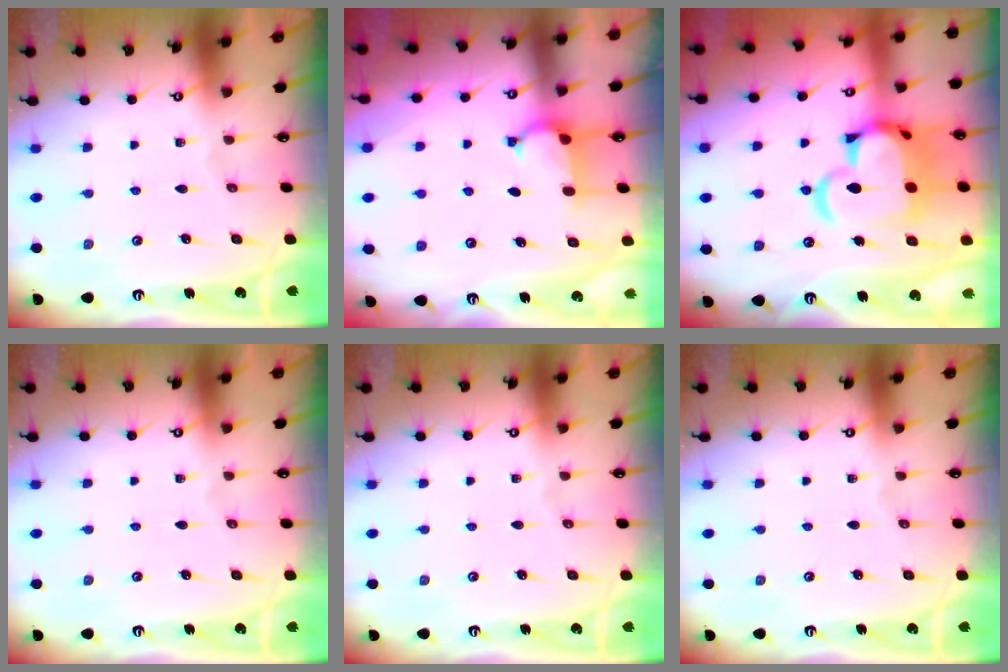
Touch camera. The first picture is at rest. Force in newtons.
{"total": 1.7, "press": 1.6, "slide": 0.5}
{"total": 14.8, "press": 14.7, "slide": 2.0}
{"total": 0.0}
{"total": 0.0}
{"total": 0.0}